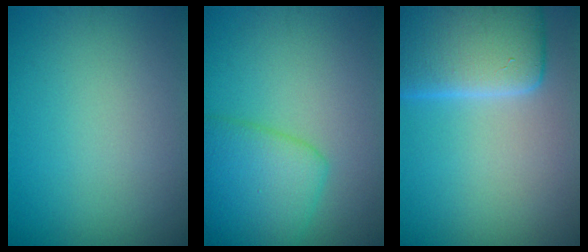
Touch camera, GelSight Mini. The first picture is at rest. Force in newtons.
{"total": 4.8, "press": 4.8, "slide": 0.1}
{"total": 9.0, "press": 8.9, "slide": 0.6}